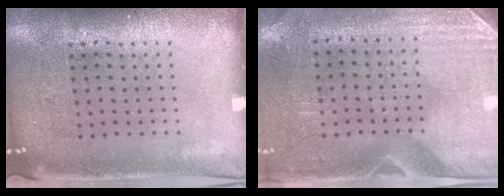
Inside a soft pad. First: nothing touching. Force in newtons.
{"total": 2.9, "press": 2.5, "slide": 1.5}